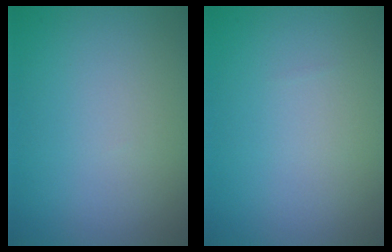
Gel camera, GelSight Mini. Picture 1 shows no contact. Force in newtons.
{"total": 0.0}